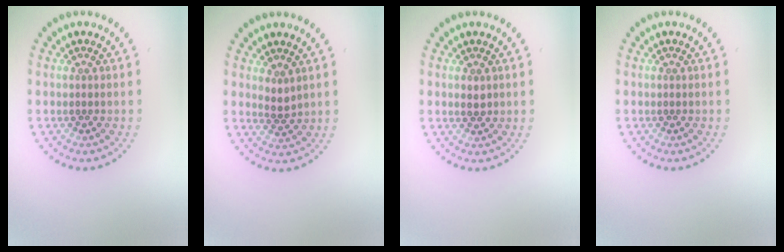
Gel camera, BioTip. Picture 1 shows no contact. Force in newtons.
{"total": 1.2, "press": 1.0, "slide": 0.7}
{"total": 1.0, "press": 1.0, "slide": 0.1}
{"total": 0.0}